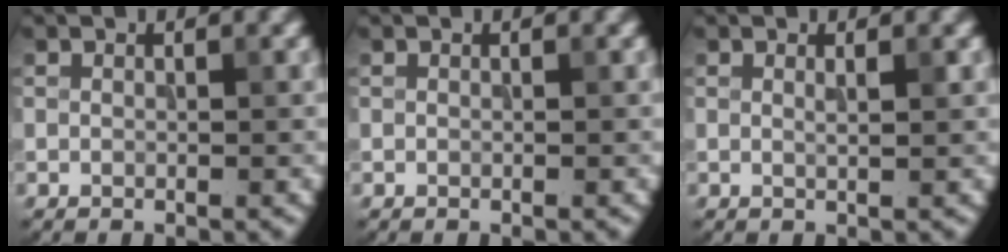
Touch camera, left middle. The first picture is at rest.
{"total": 0.0}
{"total": 0.9, "force": [0.3, 0.1, 0.9], "torque": [-0.012, 0.000, 0.004]}